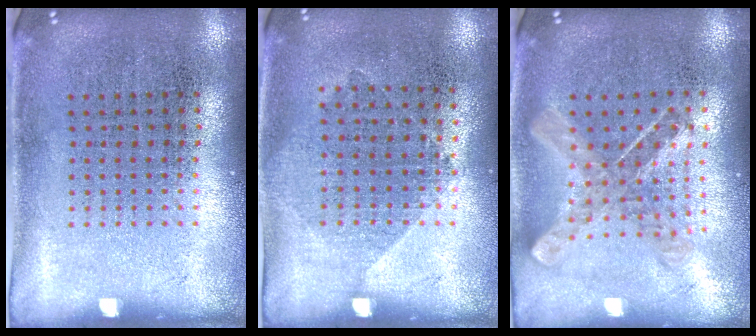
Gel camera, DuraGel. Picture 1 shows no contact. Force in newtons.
{"total": 1.0, "press": 0.9, "slide": 0.5}
{"total": 0.8, "press": 0.8, "slide": 0.2}